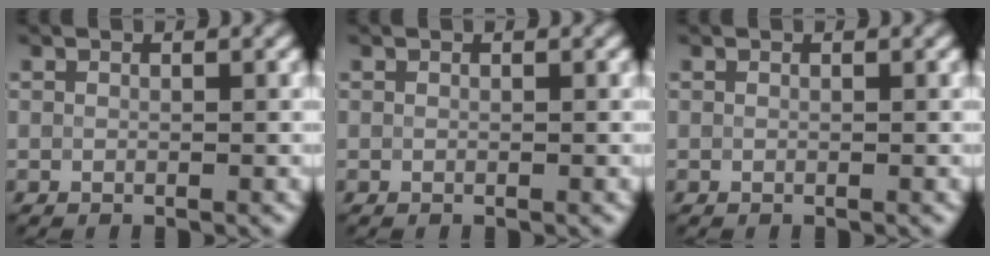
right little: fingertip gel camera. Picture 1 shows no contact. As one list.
[{"total": 0.0}, {"total": 0.0}]